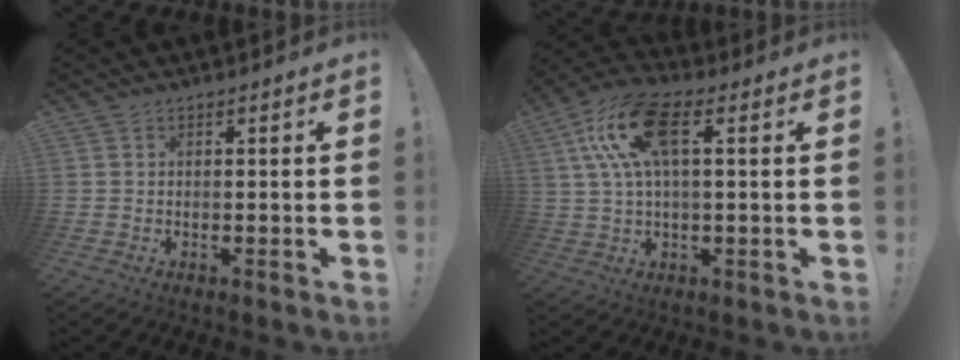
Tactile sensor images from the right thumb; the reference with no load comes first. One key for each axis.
{"total": 15.2, "fx": 3.9, "fy": 7.0, "fz": 12.9, "tx": -0.251, "ty": 0.006, "tz": 0.069}